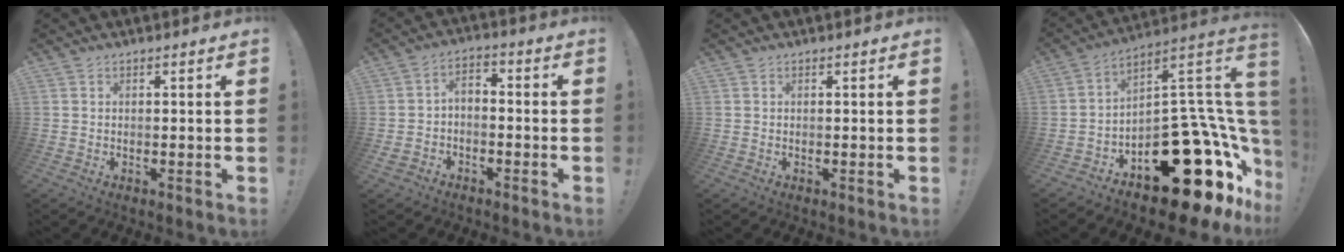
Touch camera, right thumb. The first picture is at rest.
{"total": 4.6, "force": [-3.2, 2.9, 1.5], "torque": [-0.034, 0.010, -0.062]}
{"total": 0.0}
{"total": 25.4, "force": [-11.6, 12.8, 18.7], "torque": [-0.188, 0.046, -0.159]}